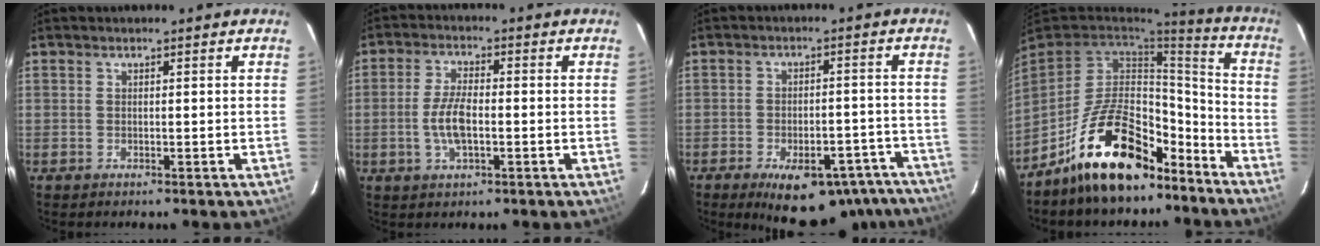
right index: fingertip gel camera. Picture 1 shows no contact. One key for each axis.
{"total": 6.4, "fx": -1.4, "fy": 2.4, "fz": 5.8, "tx": -0.121, "ty": 0.002, "tz": -0.027}
{"total": 18.6, "fx": -14.0, "fy": 7.9, "fz": 9.2, "tx": -0.140, "ty": 0.013, "tz": -0.159}
{"total": 20.2, "fx": -13.7, "fy": 9.5, "fz": 11.5, "tx": -0.217, "ty": 0.038, "tz": -0.207}